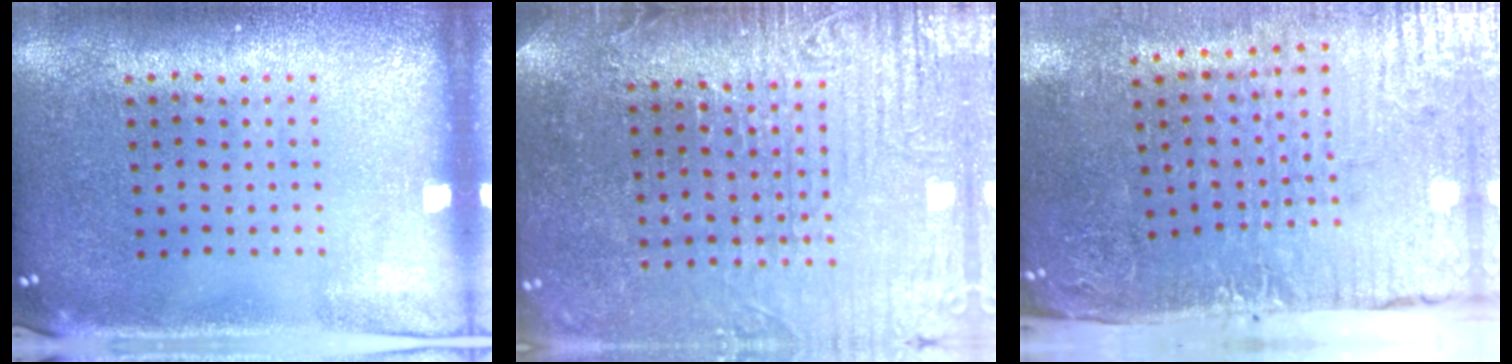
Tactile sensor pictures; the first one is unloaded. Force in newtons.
{"total": 3.8, "press": 3.6, "slide": 1.3}
{"total": 4.9, "press": 4.0, "slide": 2.9}